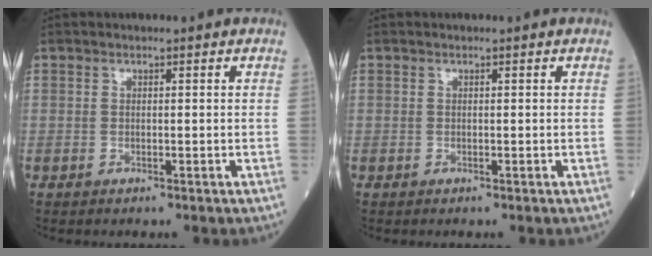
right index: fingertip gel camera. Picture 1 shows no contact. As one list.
[{"total": 0.0}]